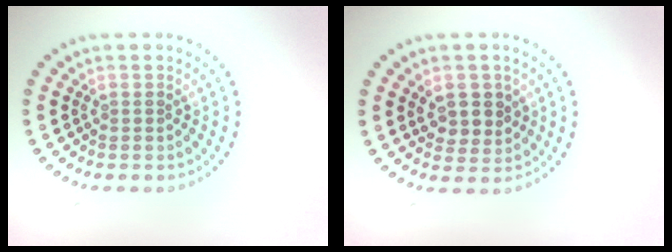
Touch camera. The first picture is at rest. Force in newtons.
{"total": 2.9, "press": 2.8, "slide": 0.8}